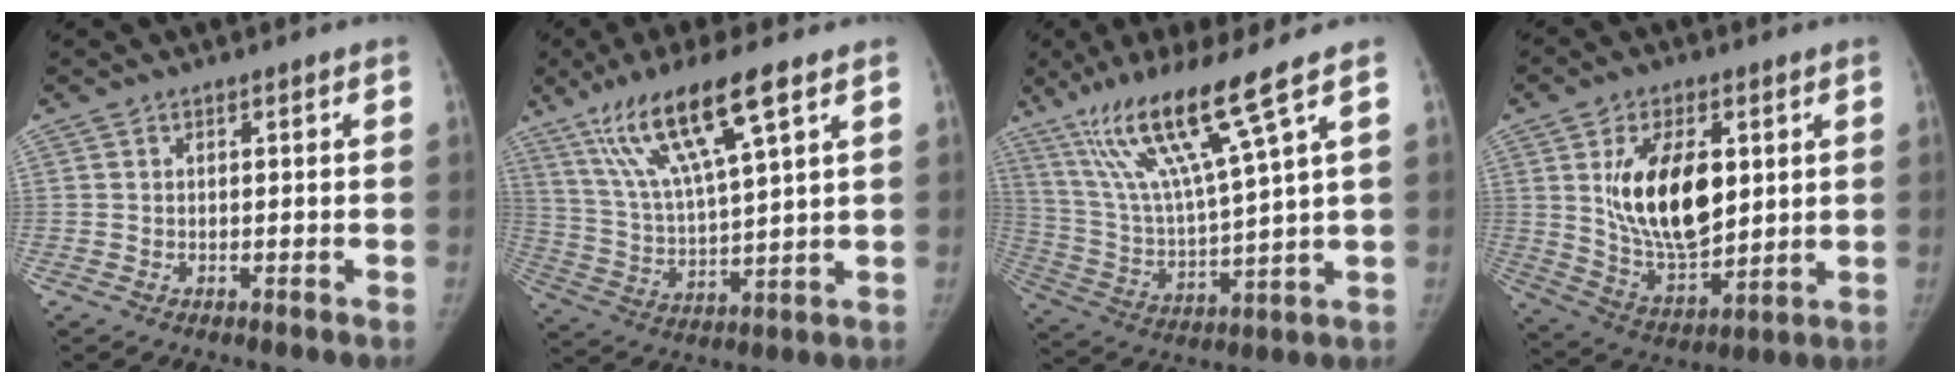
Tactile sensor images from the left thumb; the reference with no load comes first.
{"total": 16.4, "force": [9.2, 2.8, 13.3], "torque": [-0.259, -0.026, 0.180]}
{"total": 17.1, "force": [10.2, 0.0, 13.7], "torque": [-0.260, -0.046, 0.196]}
{"total": 17.3, "force": [3.8, 9.6, 13.9], "torque": [-0.210, -0.027, 0.081]}